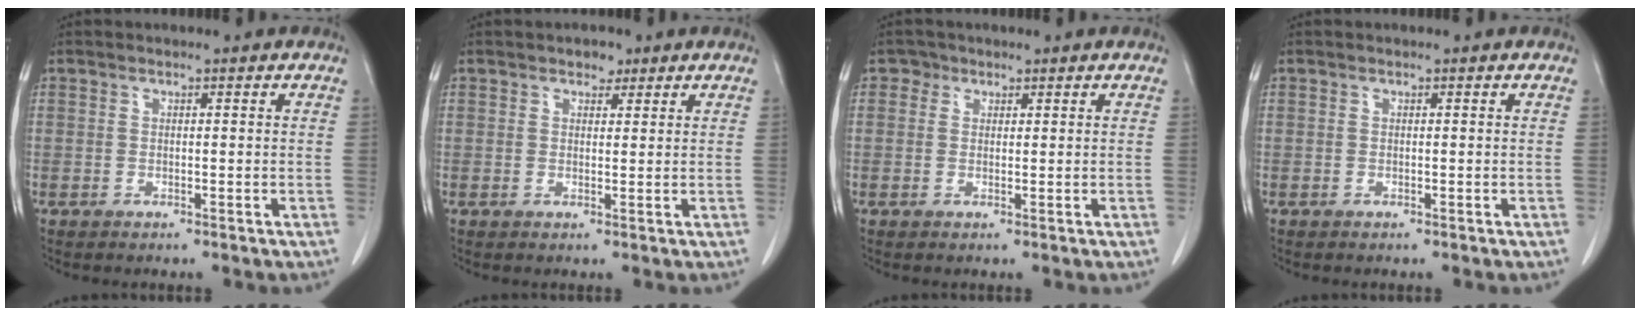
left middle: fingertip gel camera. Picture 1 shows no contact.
{"total": 1.8, "force": [1.2, 1.2, 0.7], "torque": [-0.009, 0.002, 0.017]}
{"total": 1.6, "force": [0.8, 1.3, 0.1], "torque": [0.009, 0.000, 0.007]}
{"total": 0.0}